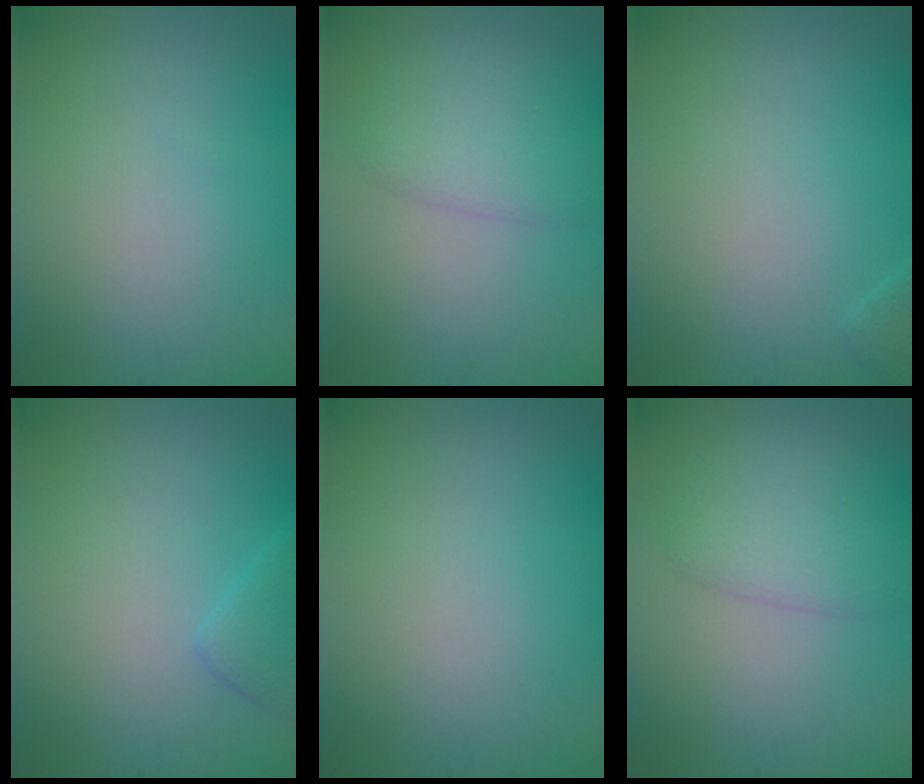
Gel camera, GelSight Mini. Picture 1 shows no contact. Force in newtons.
{"total": 2.9, "press": 2.9, "slide": 0.2}
{"total": 0.7, "press": 0.7, "slide": 0.1}
{"total": 2.0, "press": 2.0, "slide": 0.1}
{"total": 0.0}
{"total": 2.9, "press": 2.9, "slide": 0.2}